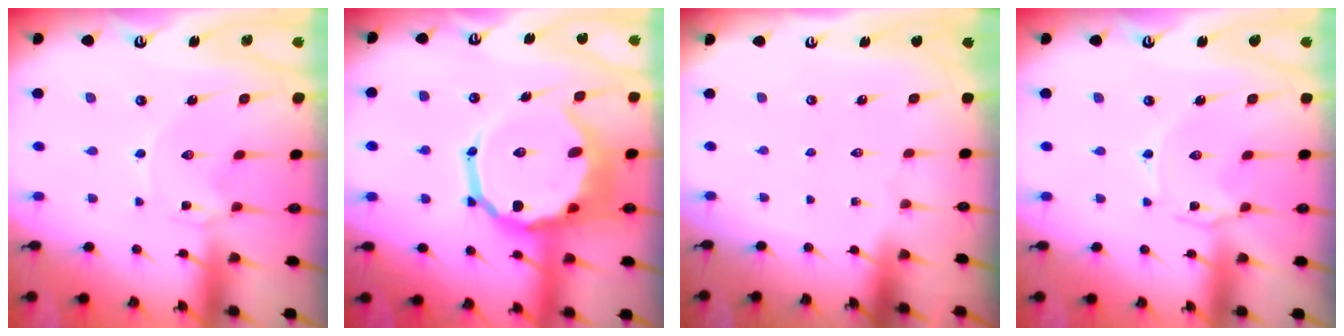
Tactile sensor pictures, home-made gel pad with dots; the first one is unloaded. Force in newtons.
{"total": 17.9, "press": 17.4, "slide": 4.1}
{"total": 0.0}
{"total": 1.0, "press": 1.0, "slide": 0.2}